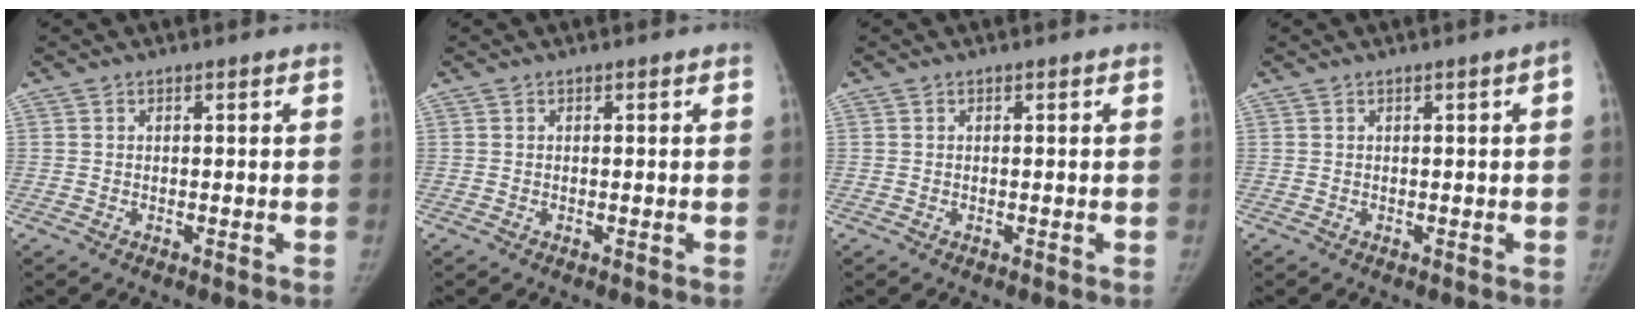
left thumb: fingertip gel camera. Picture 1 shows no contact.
{"total": 0.0}
{"total": 0.0}
{"total": 1.4, "force": [0.1, 0.1, 1.4], "torque": [-0.018, 0.005, 0.000]}